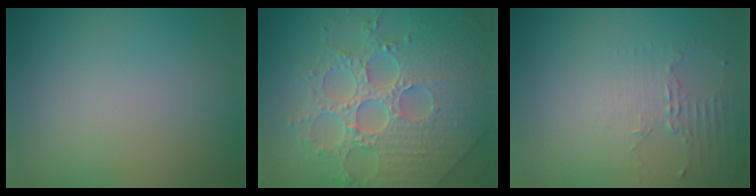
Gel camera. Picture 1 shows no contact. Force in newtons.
{"total": 8.6, "press": 6.3, "slide": 5.8}
{"total": 2.2, "press": 1.6, "slide": 1.5}